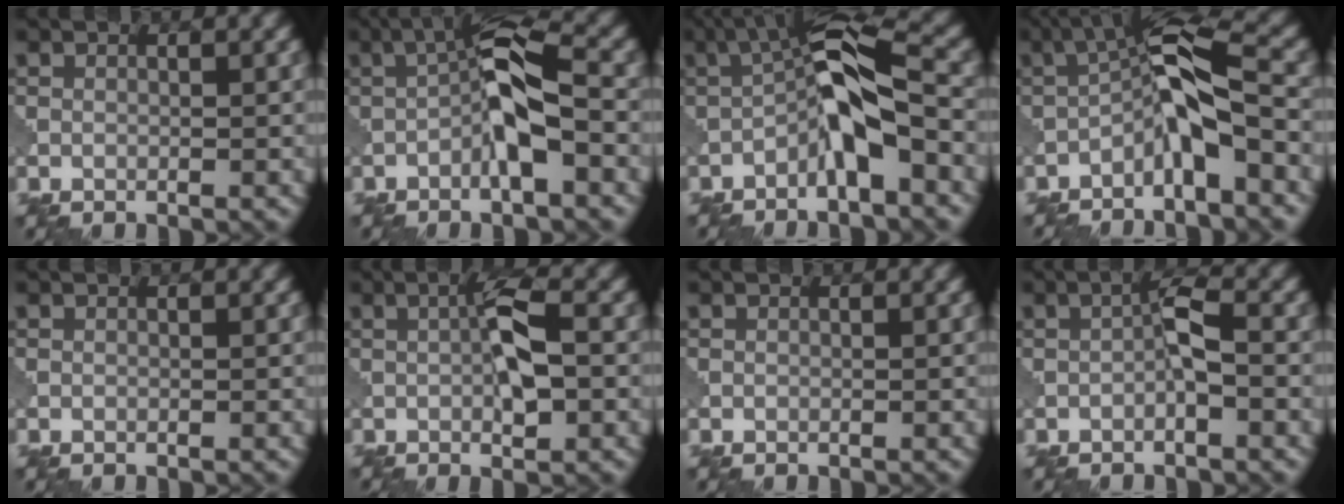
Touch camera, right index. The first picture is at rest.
{"total": 5.8, "force": [-1.4, 1.4, 5.4], "torque": [-0.094, 0.018, -0.037]}
{"total": 7.0, "force": [-2.1, 1.8, 6.4], "torque": [-0.108, 0.025, -0.051]}
{"total": 6.4, "force": [-2.5, 1.4, 5.7], "torque": [-0.100, 0.024, -0.060]}
{"total": 0.0}
{"total": 4.2, "force": [0.0, 0.9, 4.1], "torque": [-0.074, 0.005, -0.001]}
{"total": 0.0}
{"total": 2.3, "force": [-0.6, 0.4, 2.2], "torque": [-0.043, 0.011, -0.013]}